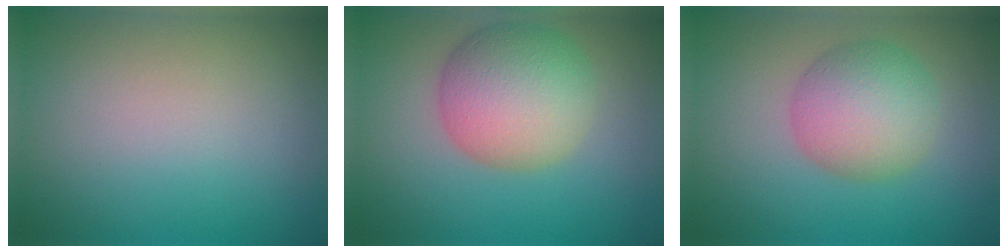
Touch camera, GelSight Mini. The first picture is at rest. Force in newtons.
{"total": 7.1, "press": 7.1, "slide": 0.3}
{"total": 5.6, "press": 5.6, "slide": 0.1}